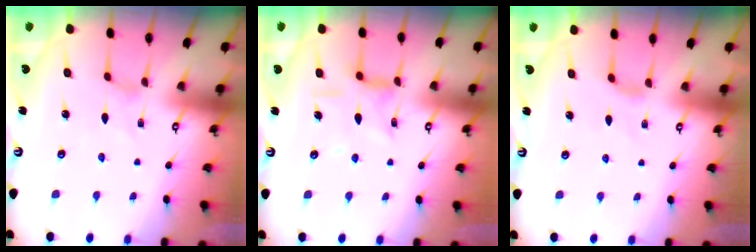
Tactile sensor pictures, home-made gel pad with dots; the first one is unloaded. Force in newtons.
{"total": 9.3, "press": 9.3, "slide": 0.8}
{"total": 1.9, "press": 1.8, "slide": 0.5}